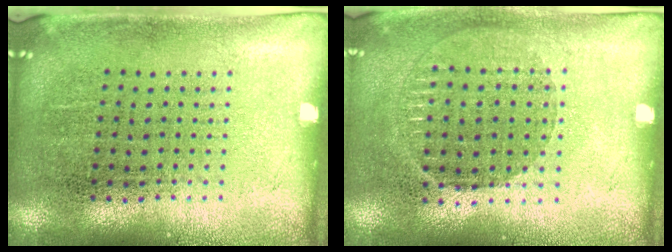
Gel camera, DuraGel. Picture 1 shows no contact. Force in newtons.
{"total": 1.0, "press": 0.9, "slide": 0.4}